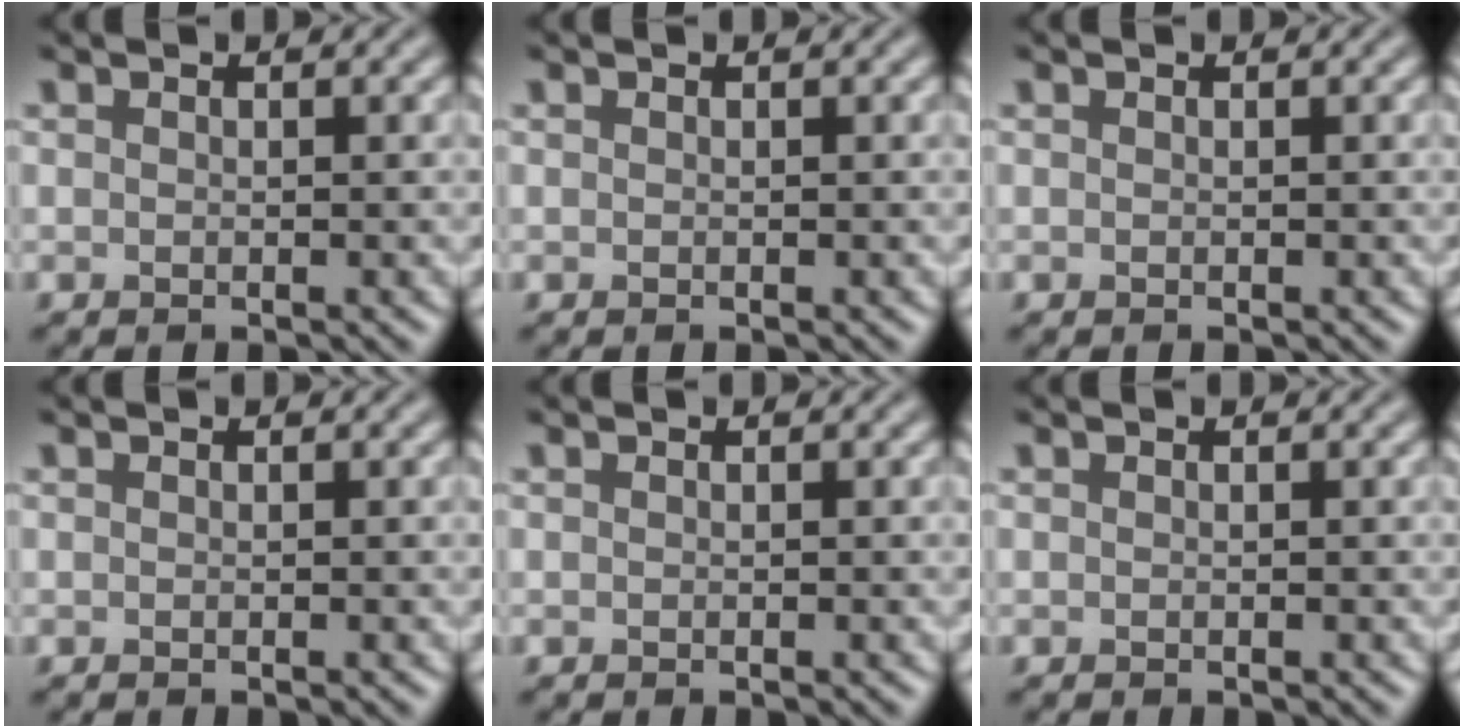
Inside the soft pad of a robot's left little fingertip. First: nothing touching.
{"total": 0.0}
{"total": 0.0}
{"total": 0.0}
{"total": 0.0}
{"total": 0.0}